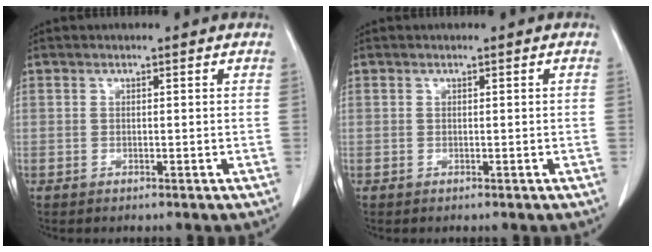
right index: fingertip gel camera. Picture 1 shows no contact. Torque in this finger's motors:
{"motor_torque": [0.09, -0.05, -0.09, -0.01]}